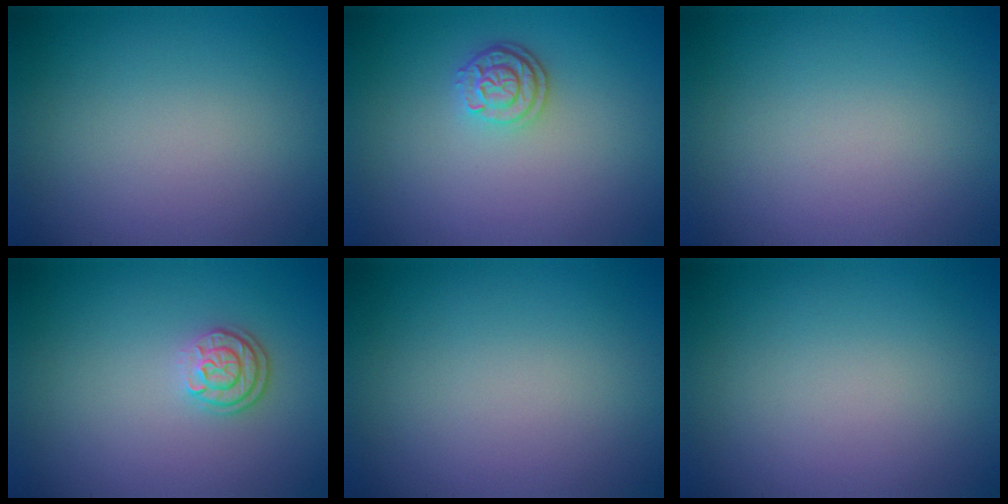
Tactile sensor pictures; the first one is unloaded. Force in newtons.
{"total": 2.5, "press": 2.1, "slide": 1.3}
{"total": 0.0}
{"total": 2.5, "press": 2.0, "slide": 1.5}
{"total": 0.0}
{"total": 0.0}